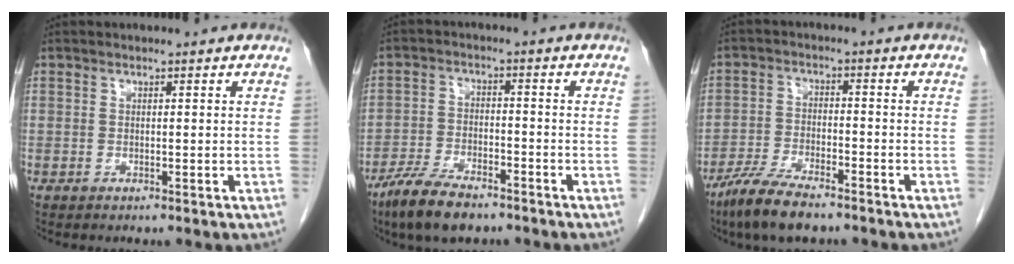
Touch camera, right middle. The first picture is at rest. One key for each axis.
{"total": 8.5, "fx": -6.4, "fy": 2.6, "fz": 4.9, "tx": -0.100, "ty": -0.014, "tz": -0.118}
{"total": 8.3, "fx": -6.4, "fy": 1.8, "fz": 5.0, "tx": -0.099, "ty": -0.017, "tz": -0.118}